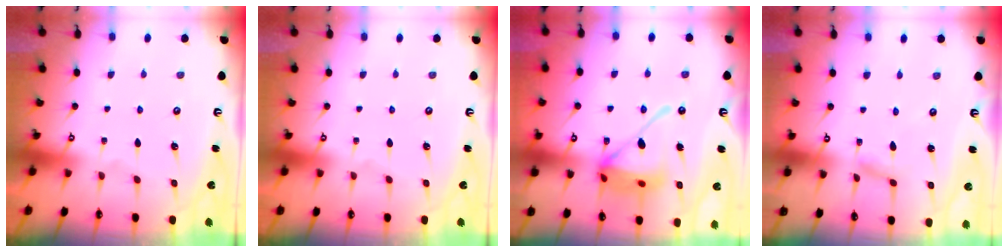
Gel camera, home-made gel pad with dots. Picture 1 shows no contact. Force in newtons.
{"total": 0.0}
{"total": 15.9, "press": 15.7, "slide": 2.3}
{"total": 2.8, "press": 2.8, "slide": 0.3}